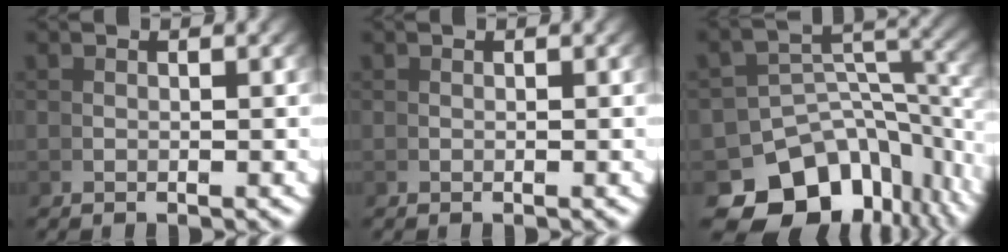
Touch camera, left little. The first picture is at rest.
{"total": 0.0}
{"total": 12.4, "force": [-6.0, 8.1, 7.3], "torque": [-0.116, -0.048, -0.077]}